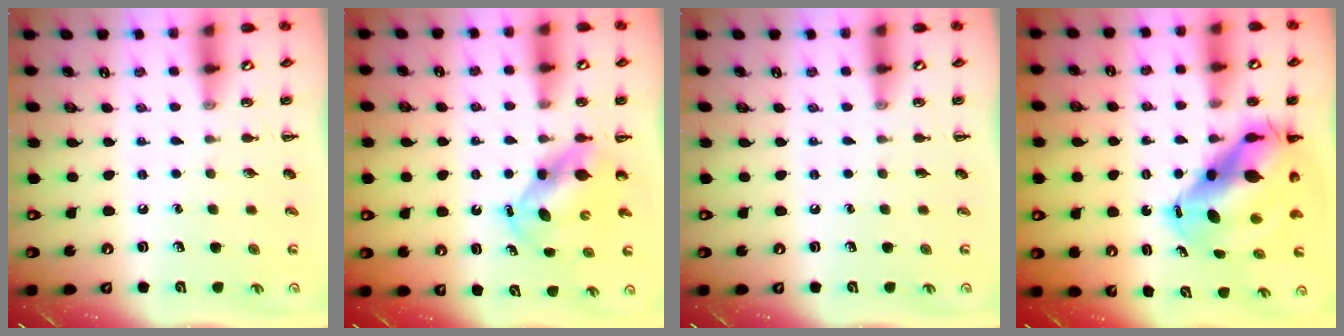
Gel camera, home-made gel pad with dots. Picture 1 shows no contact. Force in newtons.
{"total": 5.7, "press": 5.6, "slide": 0.9}
{"total": 0.0}
{"total": 12.6, "press": 12.0, "slide": 3.6}